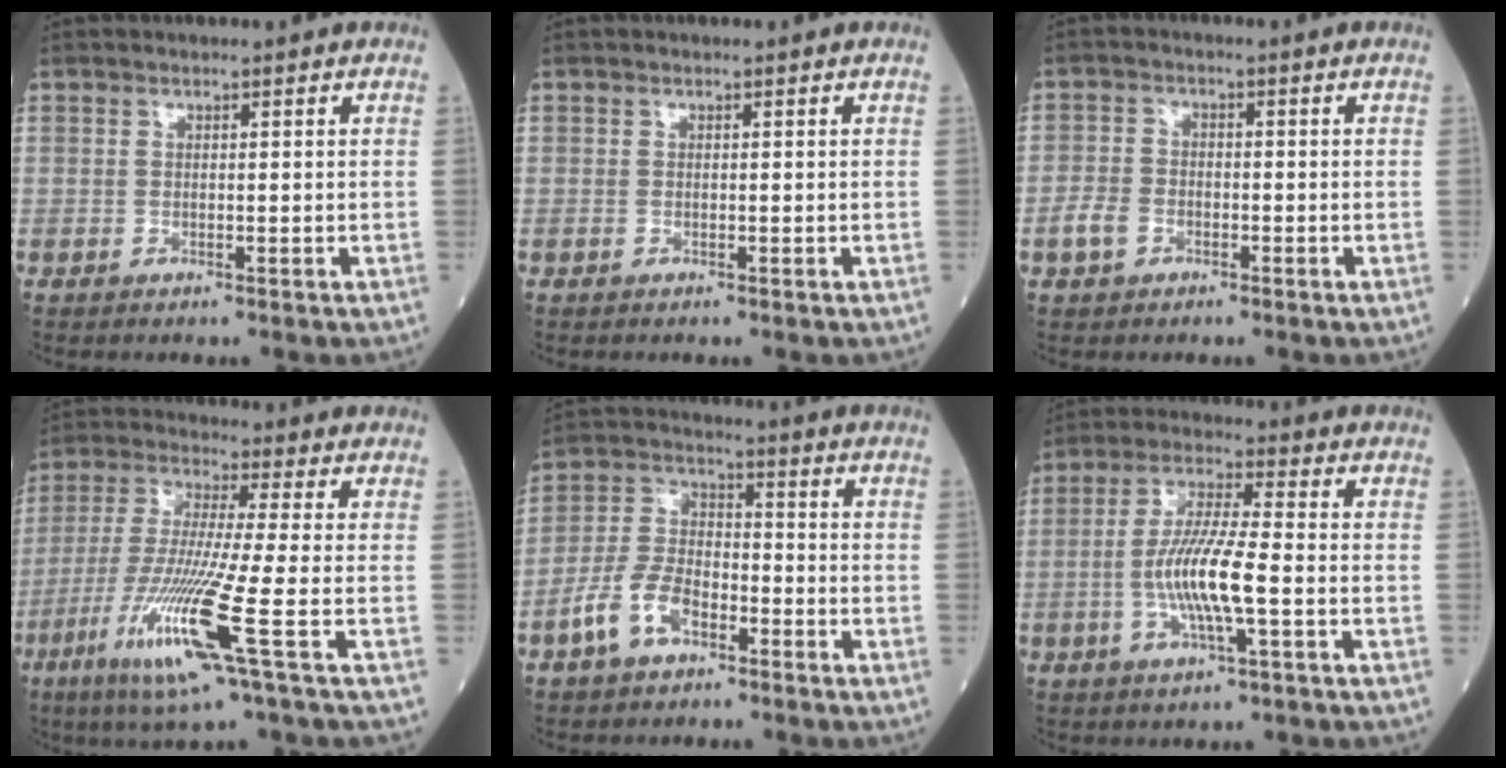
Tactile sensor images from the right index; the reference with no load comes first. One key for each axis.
{"total": 0.0}
{"total": 3.6, "fx": -1.7, "fy": 2.5, "fz": 1.9, "tx": -0.045, "ty": 0.005, "tz": -0.031}
{"total": 13.7, "fx": -5.3, "fy": -1.1, "fz": 12.6, "tx": -0.266, "ty": -0.032, "tz": -0.107}
{"total": 8.4, "fx": -4.5, "fy": 4.2, "fz": 5.7, "tx": -0.132, "ty": 0.013, "tz": -0.091}
{"total": 10.0, "fx": -2.1, "fy": 0.9, "fz": 9.7, "tx": -0.192, "ty": -0.002, "tz": -0.044}